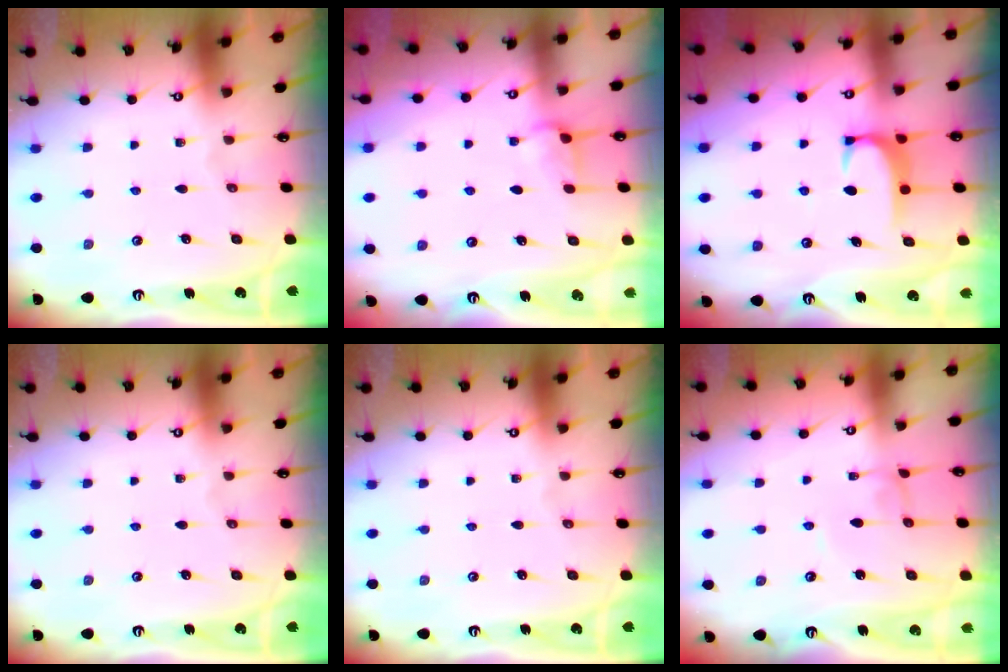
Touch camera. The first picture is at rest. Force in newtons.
{"total": 2.5, "press": 2.5, "slide": 0.6}
{"total": 1.9, "press": 1.9, "slide": 0.6}
{"total": 0.0}
{"total": 0.0}
{"total": 0.0}